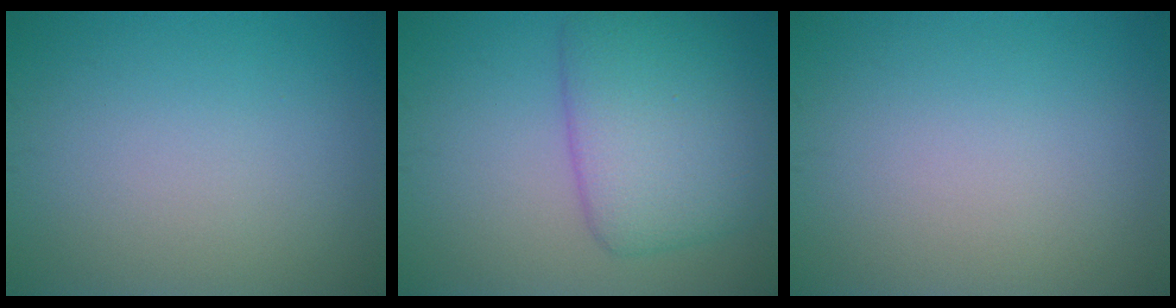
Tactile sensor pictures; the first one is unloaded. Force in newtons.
{"total": 7.0, "press": 7.0, "slide": 0.2}
{"total": 0.0}